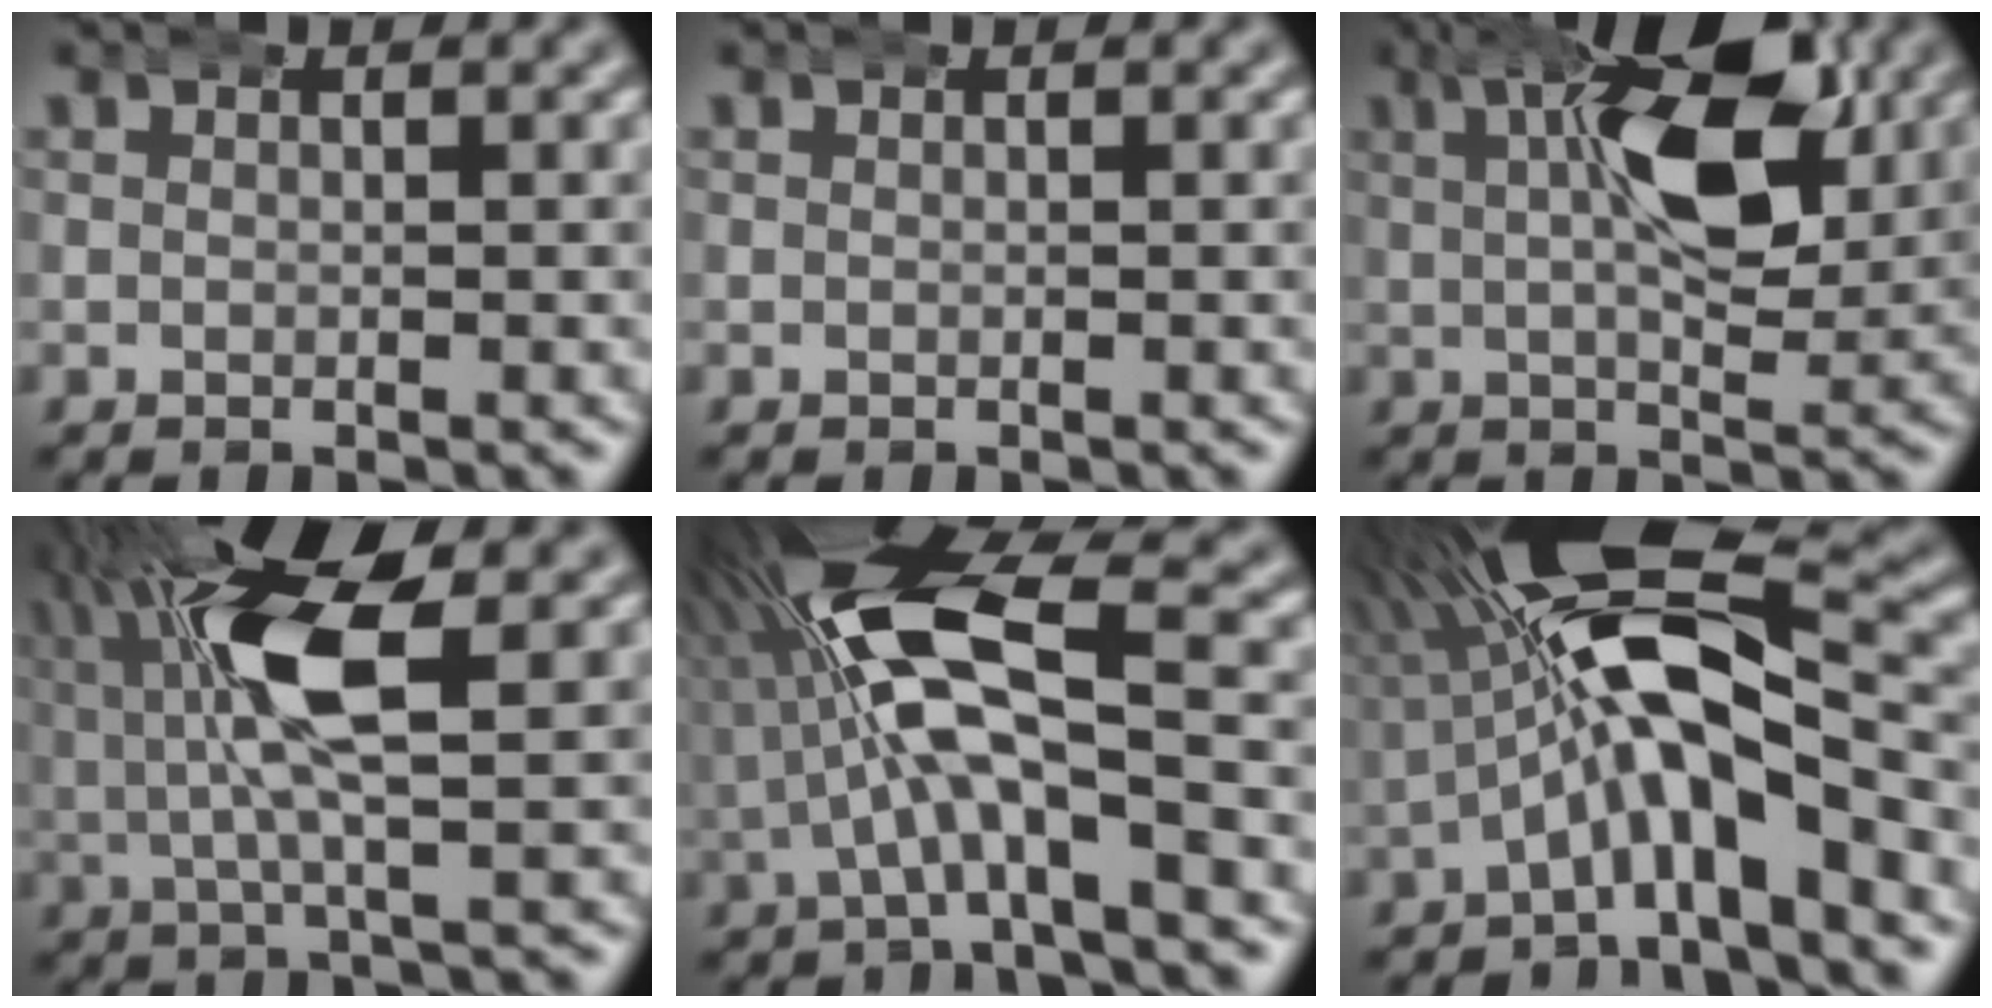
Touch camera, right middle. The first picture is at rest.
{"total": 0.0}
{"total": 9.4, "force": [3.4, 3.4, 8.0], "torque": [-0.129, 0.009, 0.047]}
{"total": 10.0, "force": [3.8, 2.8, 8.8], "torque": [-0.168, 0.014, 0.051]}
{"total": 10.7, "force": [2.1, 4.0, 9.7], "torque": [-0.193, 0.004, 0.031]}
{"total": 10.1, "force": [0.9, 4.1, 9.2], "torque": [-0.158, 0.009, 0.006]}